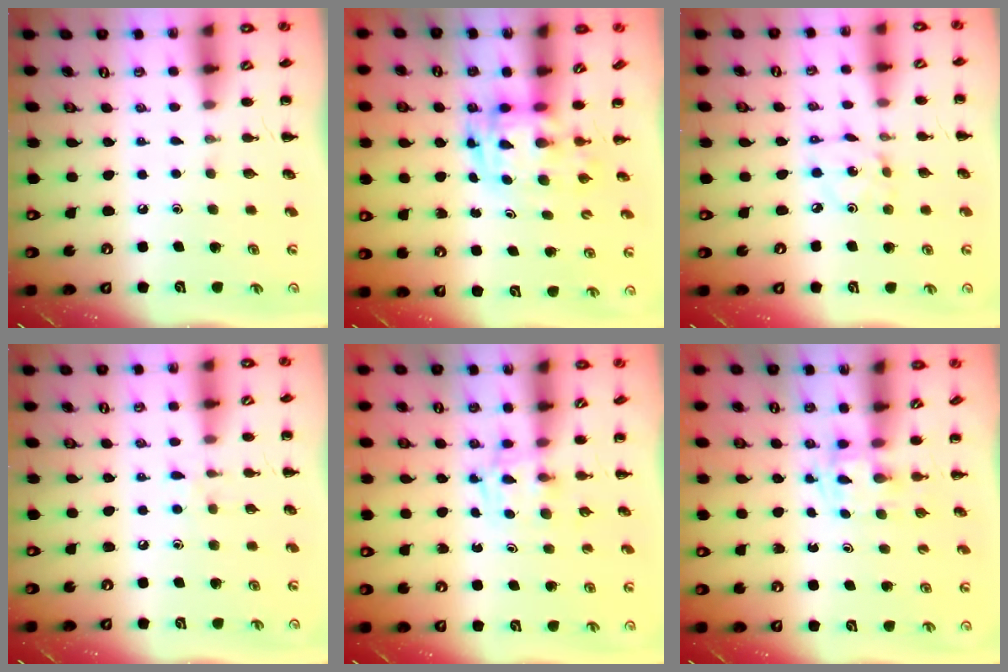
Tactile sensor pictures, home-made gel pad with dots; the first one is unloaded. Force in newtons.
{"total": 2.9, "press": 2.9, "slide": 0.6}
{"total": 2.1, "press": 2.0, "slide": 0.6}
{"total": 4.6, "press": 4.3, "slide": 1.8}
{"total": 3.1, "press": 2.8, "slide": 1.3}
{"total": 2.5, "press": 2.1, "slide": 1.2}